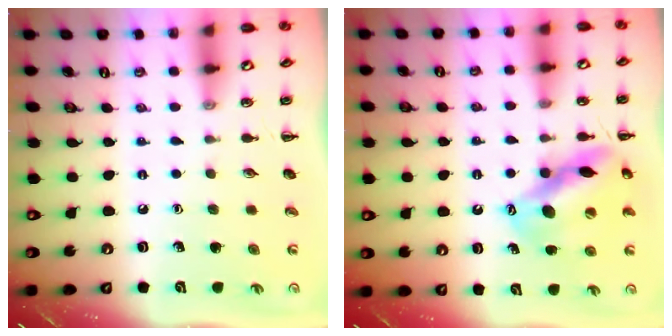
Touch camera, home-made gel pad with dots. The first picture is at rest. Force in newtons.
{"total": 13.6, "press": 13.2, "slide": 3.6}